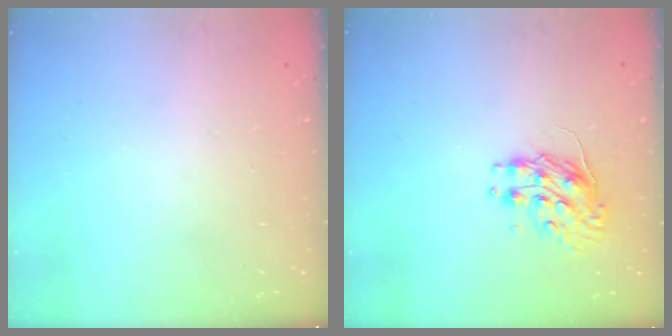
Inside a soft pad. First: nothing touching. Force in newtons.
{"total": 9.0, "press": 9.0, "slide": 0.6}